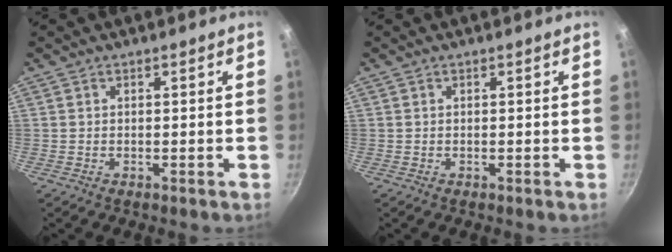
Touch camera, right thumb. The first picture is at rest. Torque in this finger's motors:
{"motor_torque": [0.01, -0.01, 0.04, -0.01, 0.02]}